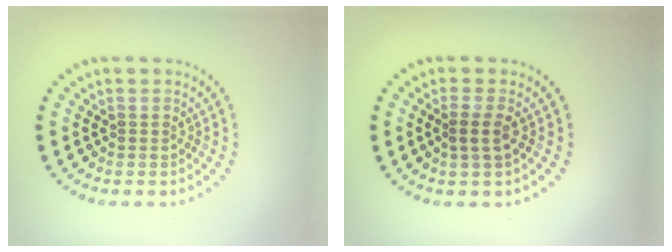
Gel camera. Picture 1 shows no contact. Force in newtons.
{"total": 1.6, "press": 1.4, "slide": 0.9}